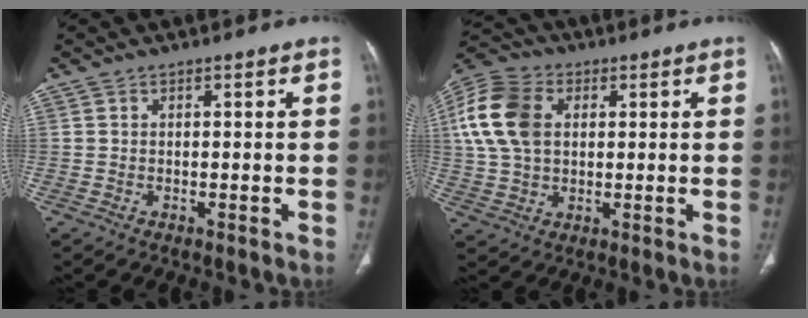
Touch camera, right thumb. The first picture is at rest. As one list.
[{"total": 14.7, "force": [3.0, 10.4, 10.0], "torque": [-0.201, 0.013, 0.054]}]